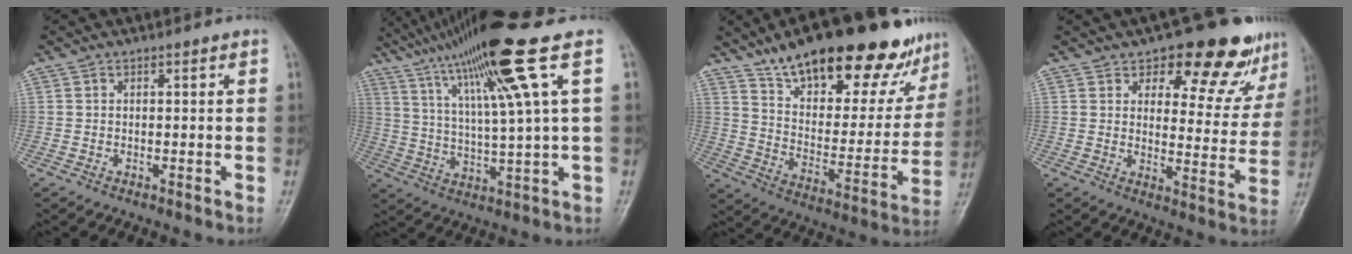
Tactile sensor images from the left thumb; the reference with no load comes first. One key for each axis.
{"total": 18.0, "fx": 9.3, "fy": -0.5, "fz": 15.4, "tx": -0.263, "ty": -0.009, "tz": 0.161}
{"total": 28.6, "fx": 20.4, "fy": 10.9, "fz": 16.9, "tx": -0.210, "ty": -0.065, "tz": 0.305}
{"total": 12.2, "fx": 8.3, "fy": 5.8, "fz": 6.9, "tx": -0.035, "ty": -0.045, "tz": 0.105}